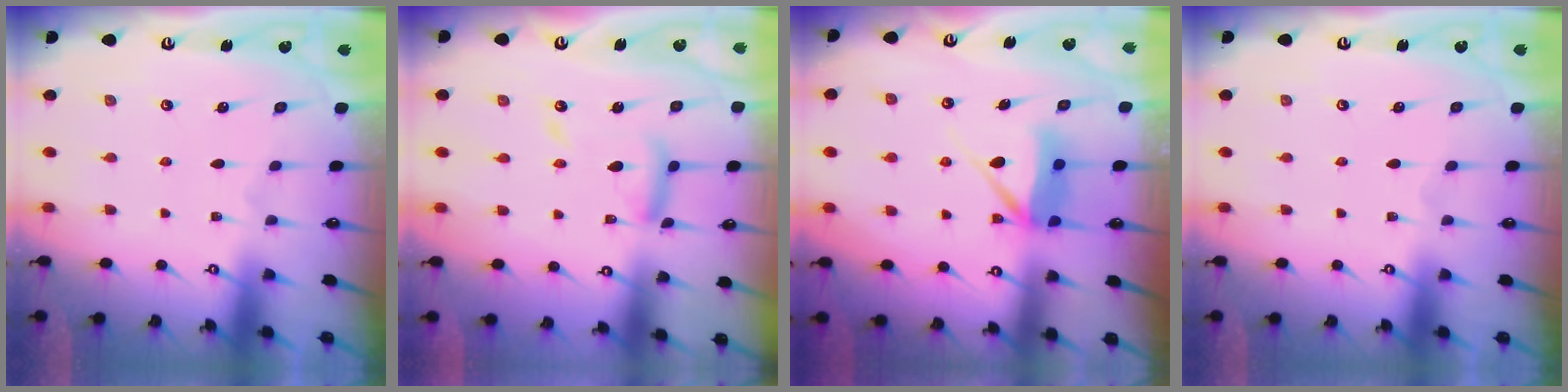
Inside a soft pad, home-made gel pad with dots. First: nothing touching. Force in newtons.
{"total": 12.1, "press": 12.1, "slide": 1.1}
{"total": 7.9, "press": 7.9, "slide": 0.9}
{"total": 0.0}